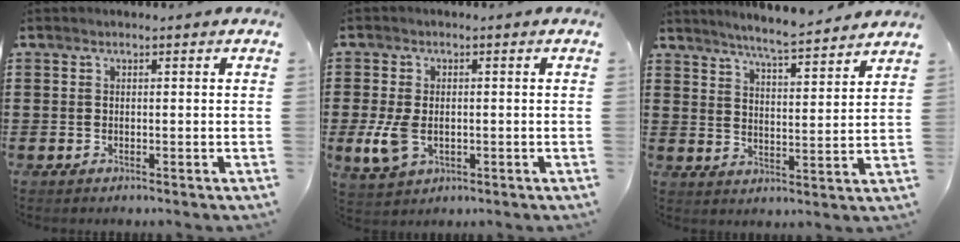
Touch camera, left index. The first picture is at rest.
{"total": 5.1, "force": [-0.9, 3.1, 4.0], "torque": [-0.098, -0.005, -0.019]}
{"total": 5.3, "force": [5.0, -0.6, 1.5], "torque": [-0.050, -0.033, 0.085]}